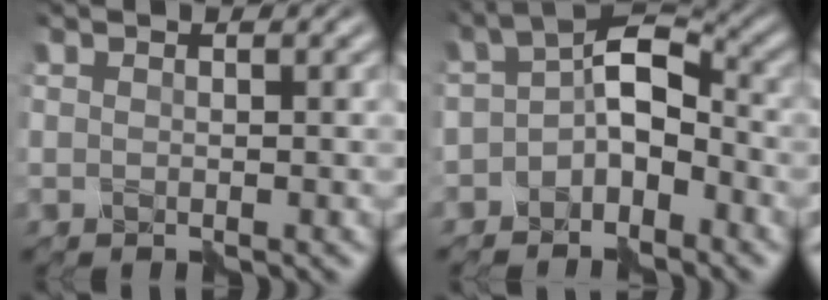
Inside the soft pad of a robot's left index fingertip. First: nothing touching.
{"total": 5.2, "force": [-2.1, 3.0, 3.7], "torque": [-0.057, 0.016, -0.051]}